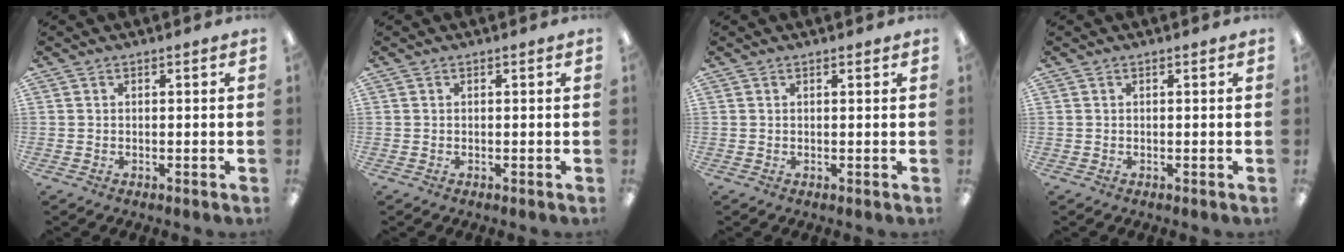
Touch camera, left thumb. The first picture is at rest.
{"total": 0.0}
{"total": 0.6, "force": [0.5, 0.1, 0.4], "torque": [0.000, -0.002, 0.006]}
{"total": 0.0}